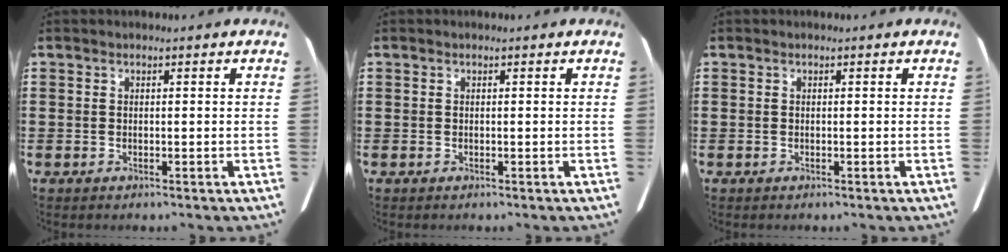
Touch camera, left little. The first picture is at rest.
{"total": 0.0}
{"total": 0.0}